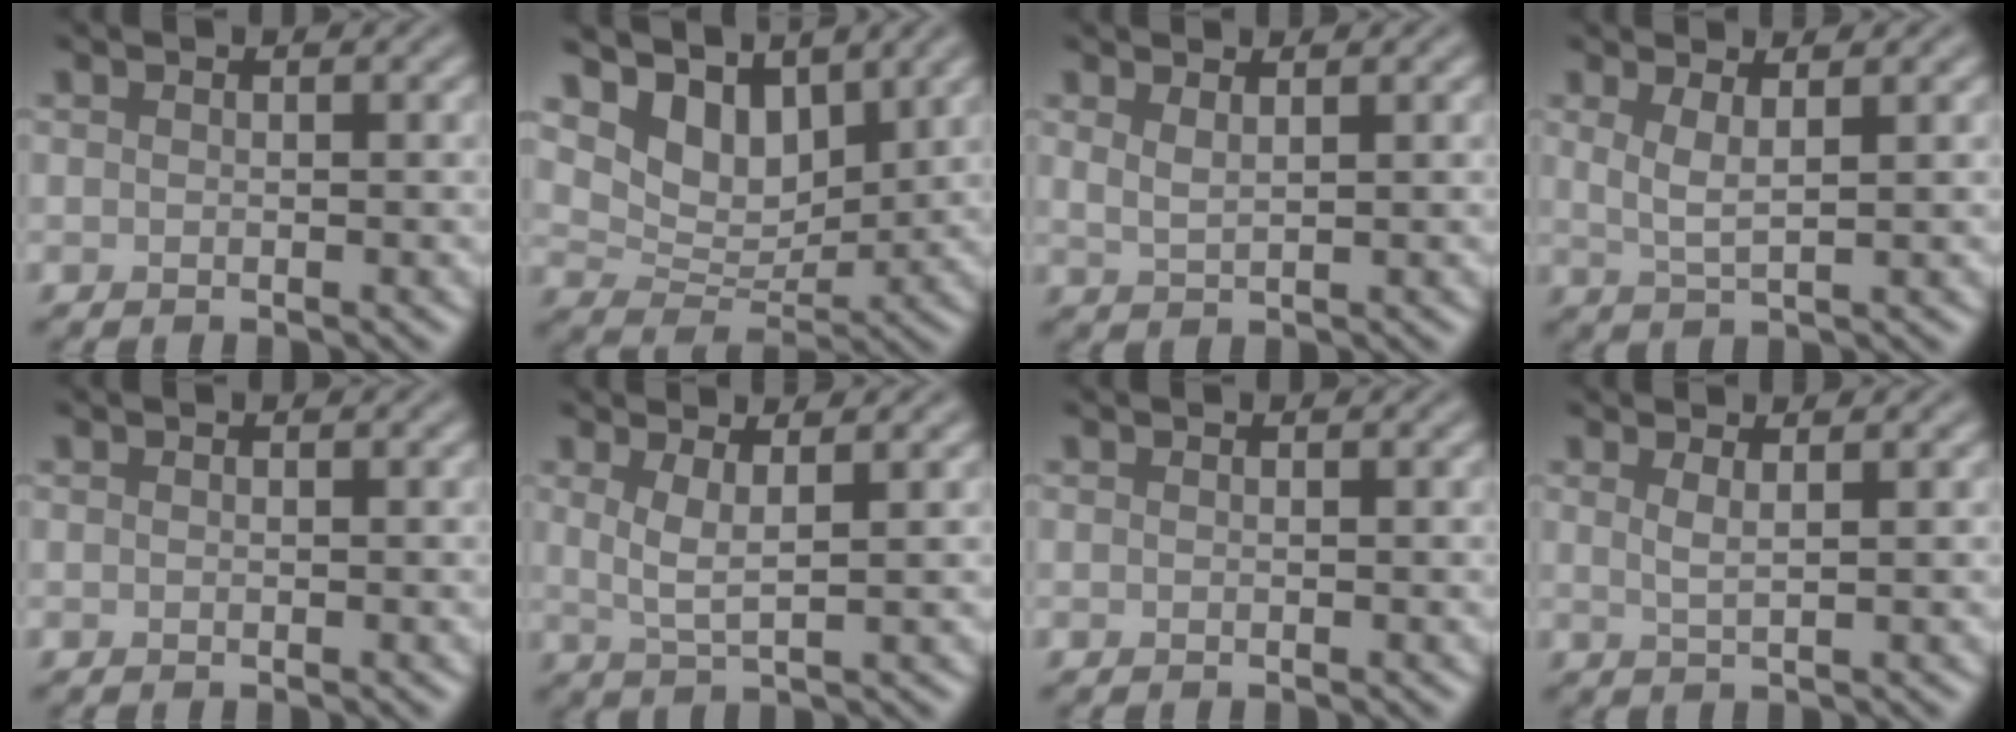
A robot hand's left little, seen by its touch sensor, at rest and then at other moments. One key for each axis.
{"total": 5.9, "fx": 4.2, "fy": 3.1, "fz": 2.6, "tx": -0.062, "ty": -0.008, "tz": 0.067}
{"total": 1.6, "fx": 1.1, "fy": 0.5, "fz": 1.0, "tx": -0.019, "ty": -0.001, "tz": 0.022}
{"total": 2.4, "fx": 1.0, "fy": 0.6, "fz": 2.1, "tx": -0.037, "ty": -0.004, "tz": 0.020}
{"total": 0.0}
{"total": 2.6, "fx": 1.0, "fy": 0.6, "fz": 2.3, "tx": -0.043, "ty": -0.005, "tz": 0.020}
{"total": 0.0}
{"total": 1.7, "fx": 0.8, "fy": 0.5, "fz": 1.4, "tx": -0.019, "ty": 0.000, "tz": 0.010}